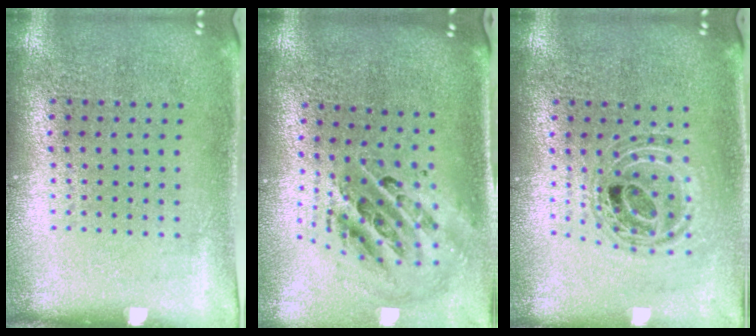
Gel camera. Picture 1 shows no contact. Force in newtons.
{"total": 1.6, "press": 1.3, "slide": 0.8}
{"total": 0.7, "press": 0.7, "slide": 0.2}